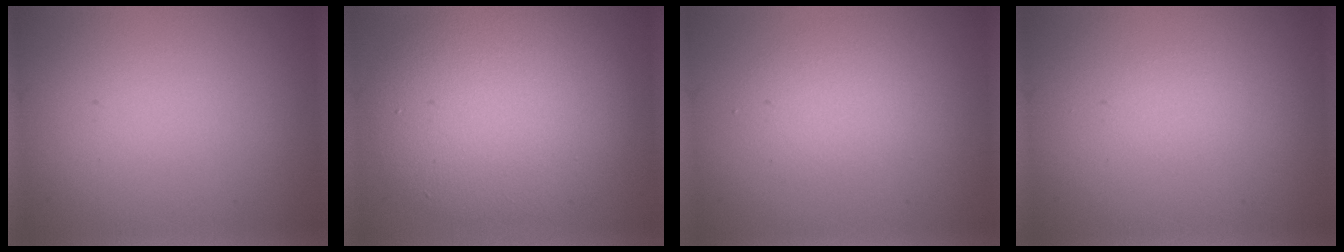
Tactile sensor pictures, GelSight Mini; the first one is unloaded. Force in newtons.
{"total": 8.5, "press": 8.4, "slide": 0.4}
{"total": 2.2, "press": 2.2, "slide": 0.2}
{"total": 0.6, "press": 0.6, "slide": 0.0}